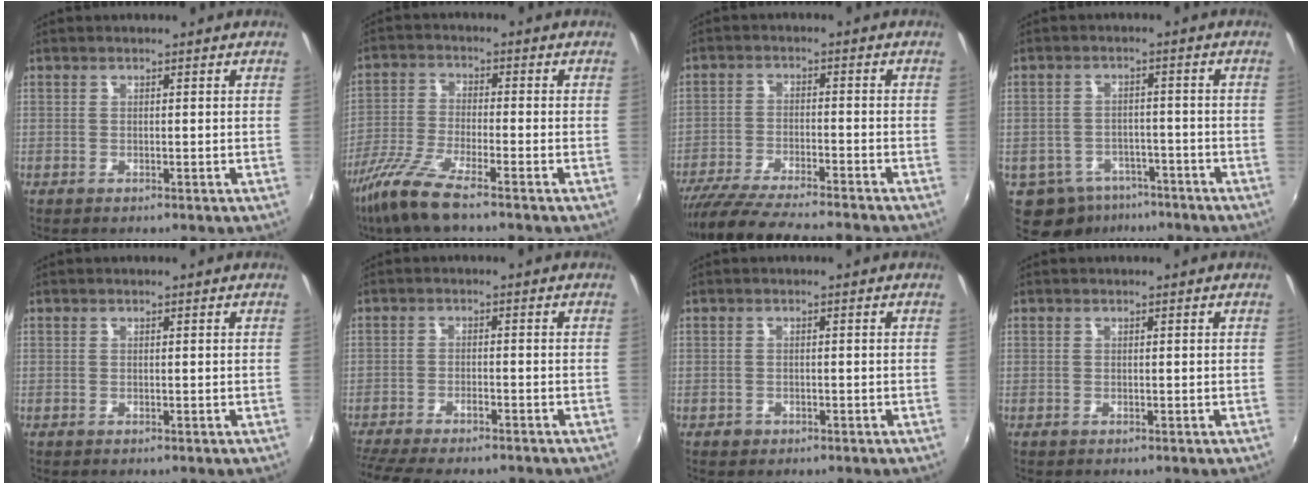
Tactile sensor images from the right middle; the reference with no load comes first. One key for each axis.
{"total": 9.8, "fx": -7.2, "fy": 0.8, "fz": 6.6, "tx": -0.148, "ty": -0.023, "tz": -0.142}
{"total": 15.7, "fx": -14.1, "fy": 1.2, "fz": 6.9, "tx": -0.143, "ty": -0.025, "tz": -0.231}
{"total": 9.8, "fx": -6.2, "fy": 6.9, "fz": 3.2, "tx": -0.090, "ty": 0.005, "tz": -0.076}
{"total": 0.0}
{"total": 11.7, "fx": -10.2, "fy": 2.1, "fz": 5.5, "tx": -0.128, "ty": -0.029, "tz": -0.163}
{"total": 1.5, "fx": -0.9, "fy": 1.1, "fz": 0.4, "tx": -0.010, "ty": -0.001, "tz": -0.012}
{"total": 0.0}